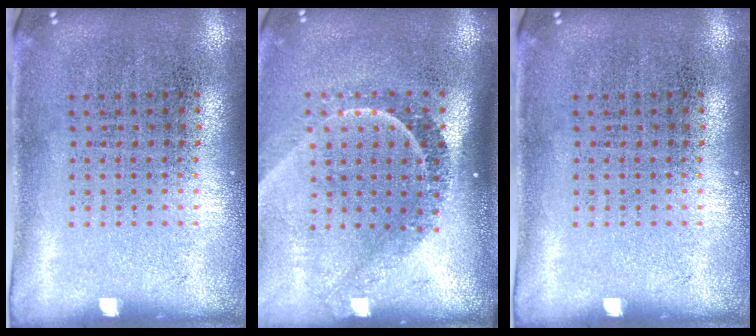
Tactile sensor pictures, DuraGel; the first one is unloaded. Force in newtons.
{"total": 2.3, "press": 1.6, "slide": 1.7}
{"total": 0.0}